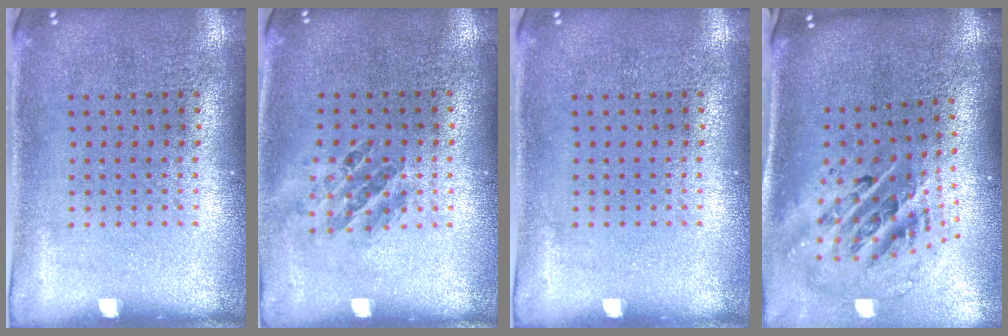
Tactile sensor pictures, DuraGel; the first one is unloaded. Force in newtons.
{"total": 1.0, "press": 0.8, "slide": 0.5}
{"total": 0.0}
{"total": 2.7, "press": 1.8, "slide": 2.0}